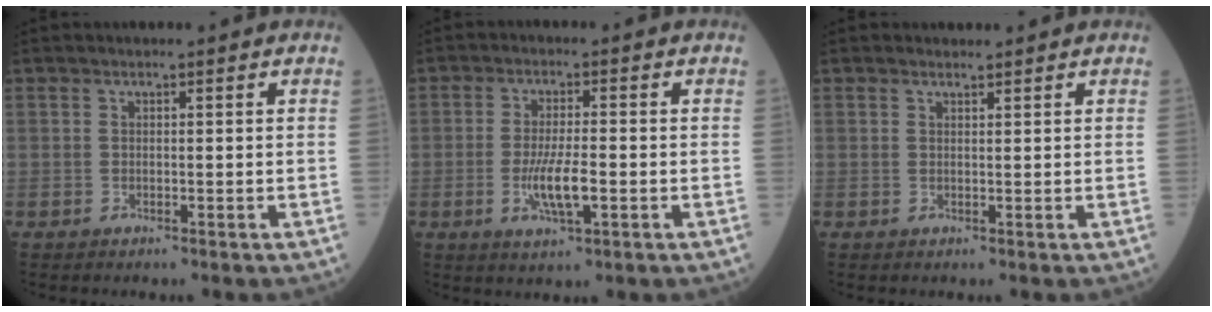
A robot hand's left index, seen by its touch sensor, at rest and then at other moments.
{"total": 5.9, "force": [-1.6, 1.1, 5.6], "torque": [-0.116, -0.009, -0.027]}
{"total": 0.7, "force": [0.7, 0.2, 0.0], "torque": [-0.011, -0.001, 0.012]}